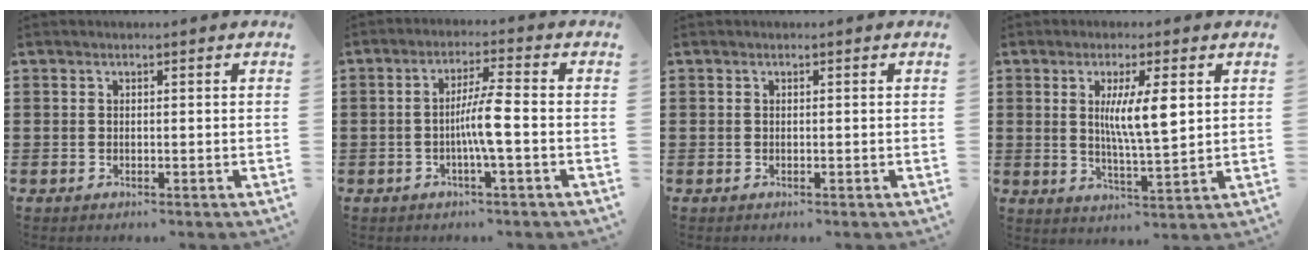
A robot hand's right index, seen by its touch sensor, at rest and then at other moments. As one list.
[{"total": 5.4, "force": [-1.1, -0.1, 5.3], "torque": [-0.102, -0.007, -0.026]}, {"total": 0.0}, {"total": 7.6, "force": [1.9, 1.4, 7.3], "torque": [-0.135, -0.002, 0.027]}]